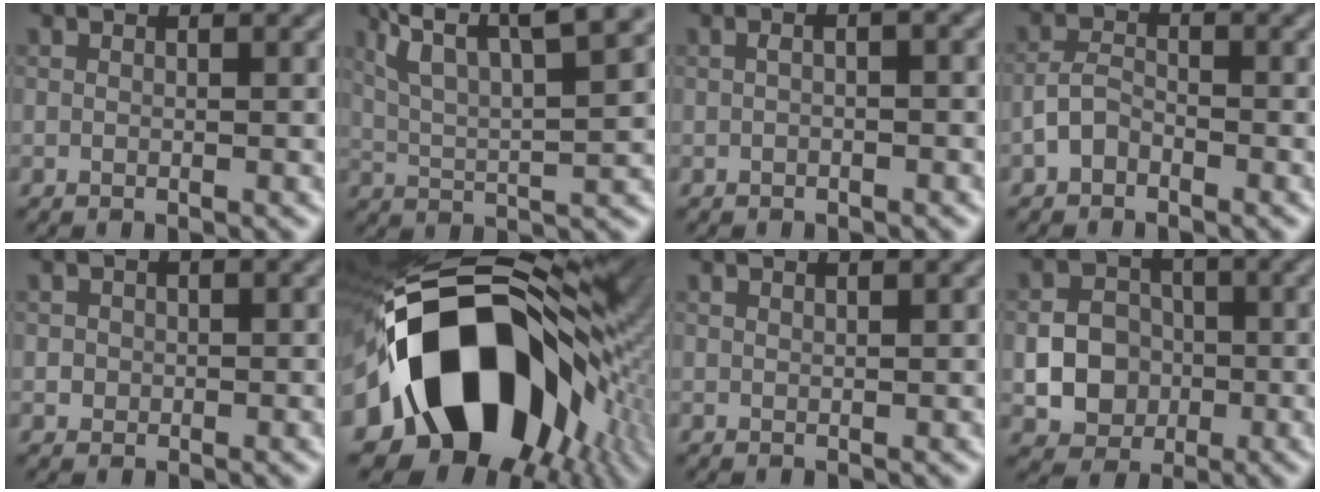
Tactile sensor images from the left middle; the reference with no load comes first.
{"total": 8.3, "force": [5.0, 2.3, 6.2], "torque": [-0.108, 0.022, 0.064]}
{"total": 1.5, "force": [-0.2, 0.3, 1.5], "torque": [-0.028, 0.002, -0.006]}
{"total": 2.0, "force": [-1.3, 1.0, 1.0], "torque": [-0.019, 0.008, -0.032]}
{"total": 0.7, "force": [-0.1, 0.7, 0.1], "torque": [0.004, -0.005, -0.001]}
{"total": 19.2, "force": [-4.0, 13.1, 13.5], "torque": [-0.235, -0.013, -0.064]}
{"total": 1.6, "force": [1.2, 0.6, 0.9], "torque": [-0.001, -0.005, 0.004]}
{"total": 5.7, "force": [-1.1, 5.0, 2.5], "torque": [-0.024, 0.002, -0.036]}